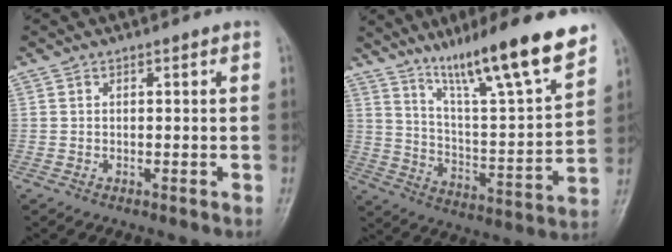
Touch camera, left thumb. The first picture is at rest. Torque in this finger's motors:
{"motor_torque": [1.00, 0.82, 1.43, -1.34, 0.12]}